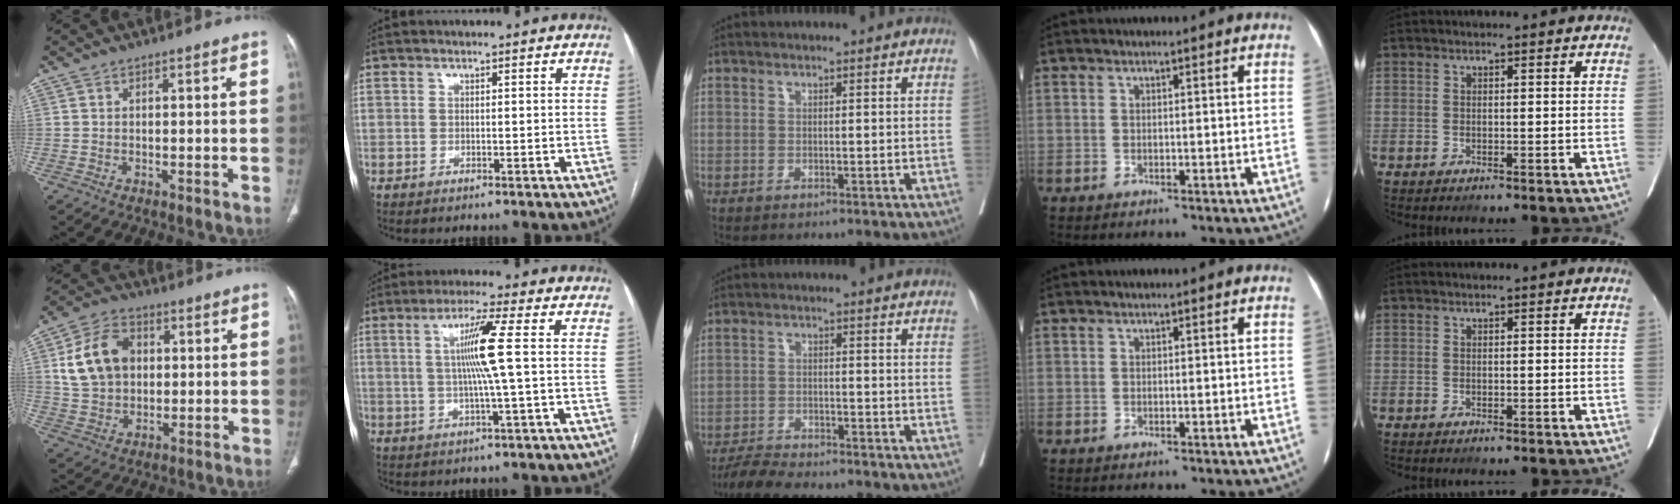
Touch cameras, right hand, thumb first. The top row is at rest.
{"thumb": {"total": 12.7, "force": [2.6, 9.4, 8.1], "torque": [-0.130, 0.009, 0.048]}, "index": {"total": 7.7, "force": [0.9, -1.2, 7.6], "torque": [-0.142, 0.001, 0.019]}, "middle": {"total": 6.9, "force": [-6.4, 0.7, 2.5], "torque": [-0.038, -0.019, -0.110]}}